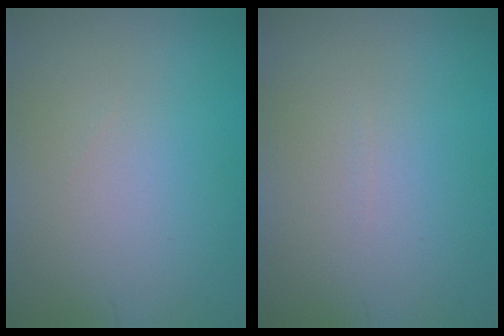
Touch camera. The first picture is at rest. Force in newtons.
{"total": 0.0}